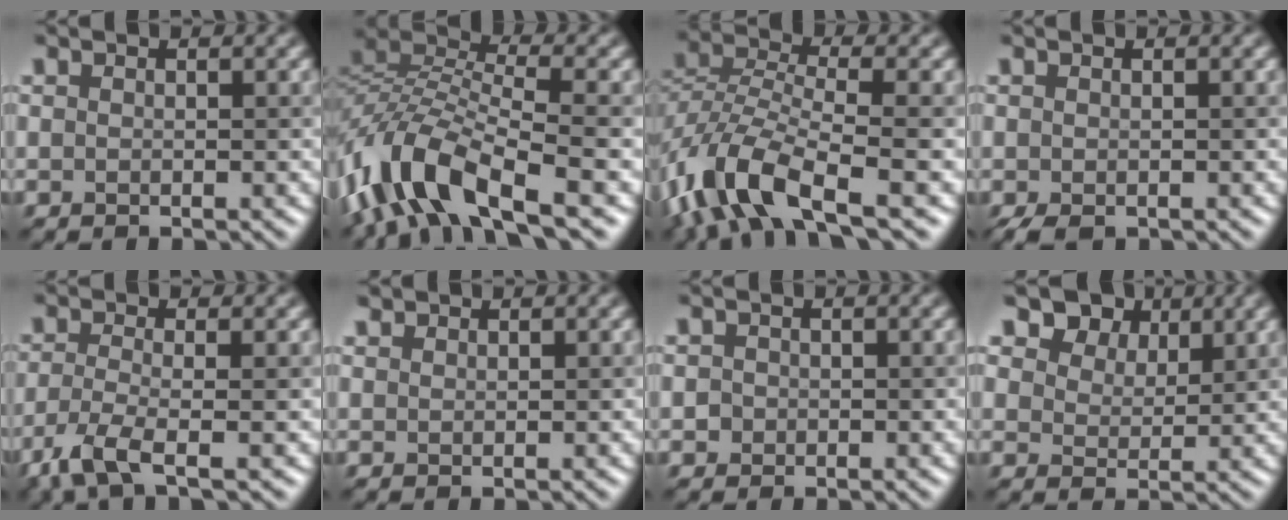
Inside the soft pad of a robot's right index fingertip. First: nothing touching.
{"total": 10.2, "force": [-5.6, 3.7, 7.7], "torque": [-0.157, 0.010, -0.117]}
{"total": 9.3, "force": [-5.2, 3.4, 6.9], "torque": [-0.151, 0.001, -0.112]}
{"total": 2.1, "force": [-1.4, 1.1, 1.1], "torque": [-0.028, -0.007, -0.023]}
{"total": 4.1, "force": [-2.5, 0.9, 3.1], "torque": [-0.072, -0.013, -0.060]}
{"total": 1.0, "force": [0.9, 0.4, 0.0], "torque": [0.000, 0.003, 0.019]}
{"total": 0.9, "force": [-0.1, 0.8, 0.1], "torque": [0.004, 0.000, -0.006]}
{"total": 6.2, "force": [4.6, 3.5, 2.3], "torque": [-0.057, -0.014, 0.087]}